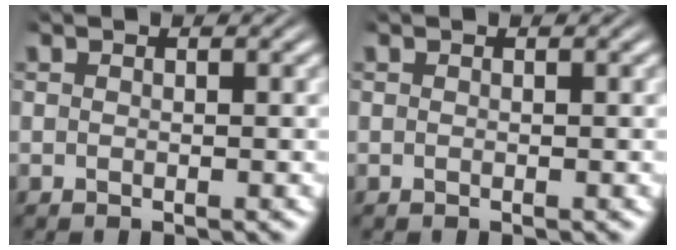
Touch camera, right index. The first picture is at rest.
{"total": 0.0}